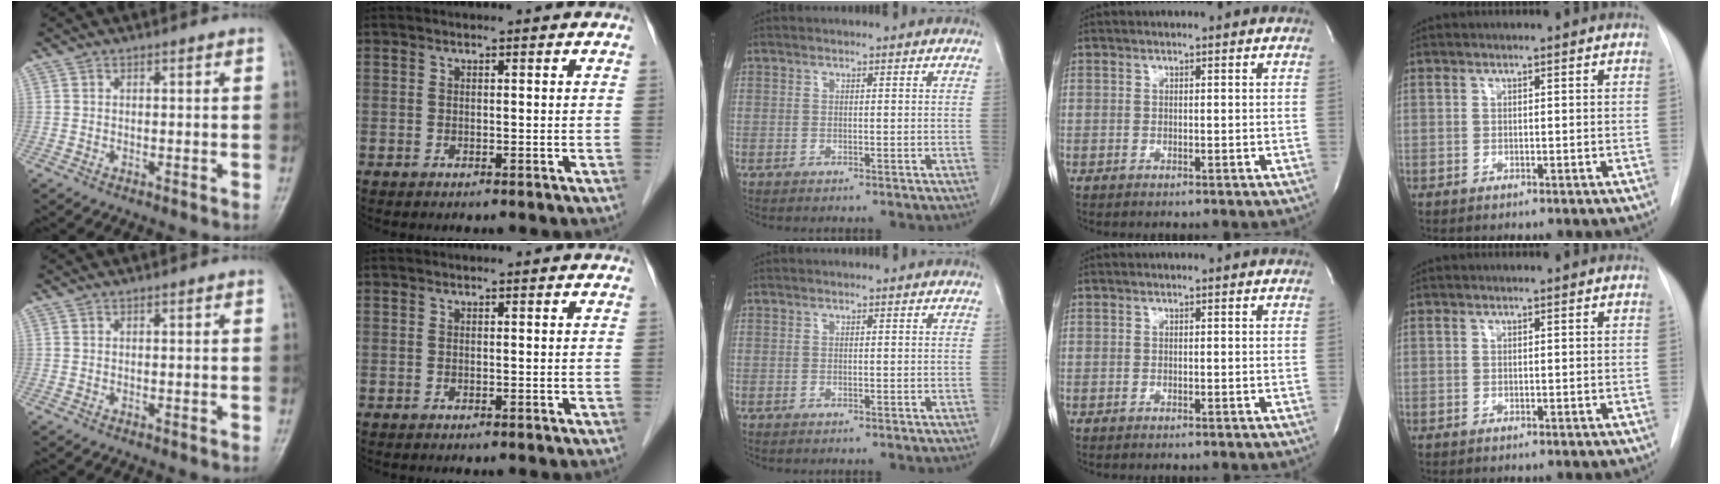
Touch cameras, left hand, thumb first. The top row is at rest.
{}